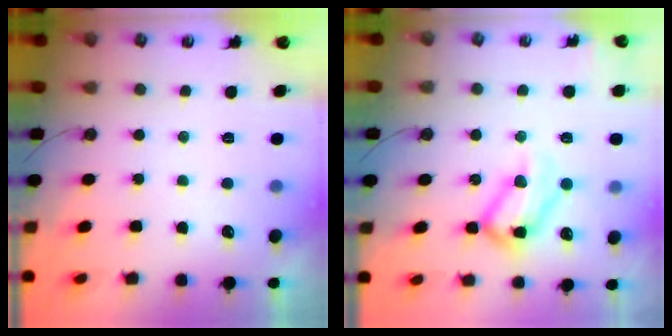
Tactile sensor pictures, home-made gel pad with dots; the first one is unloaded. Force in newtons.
{"total": 15.8, "press": 15.7, "slide": 1.1}